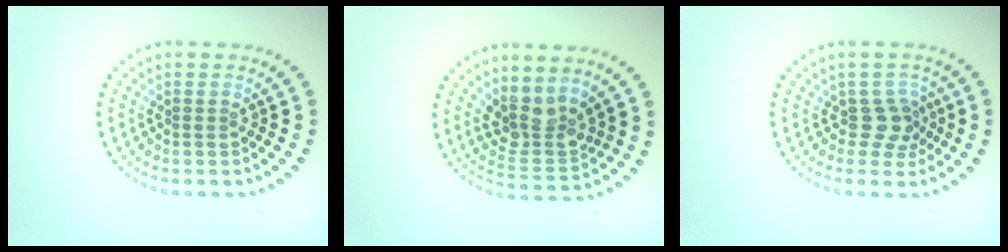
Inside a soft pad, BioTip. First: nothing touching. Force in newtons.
{"total": 3.7, "press": 3.2, "slide": 1.9}
{"total": 2.2, "press": 1.7, "slide": 1.4}